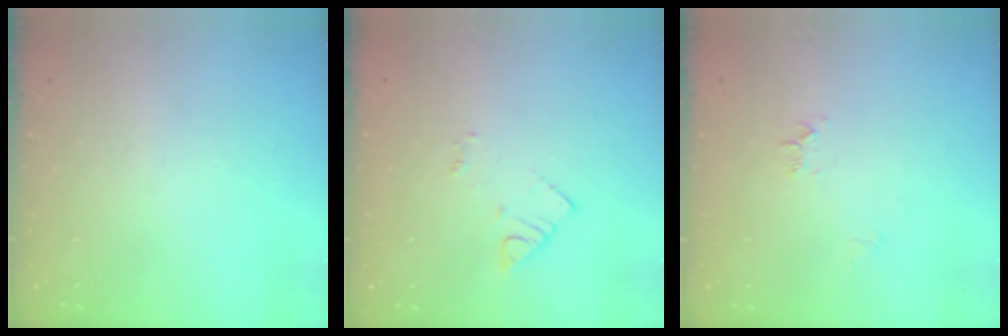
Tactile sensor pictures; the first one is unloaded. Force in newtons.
{"total": 2.9, "press": 2.9, "slide": 0.3}
{"total": 6.0, "press": 5.9, "slide": 0.6}